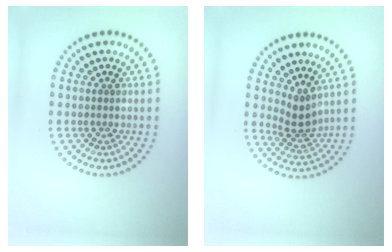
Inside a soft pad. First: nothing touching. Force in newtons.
{"total": 2.5, "press": 1.8, "slide": 1.7}